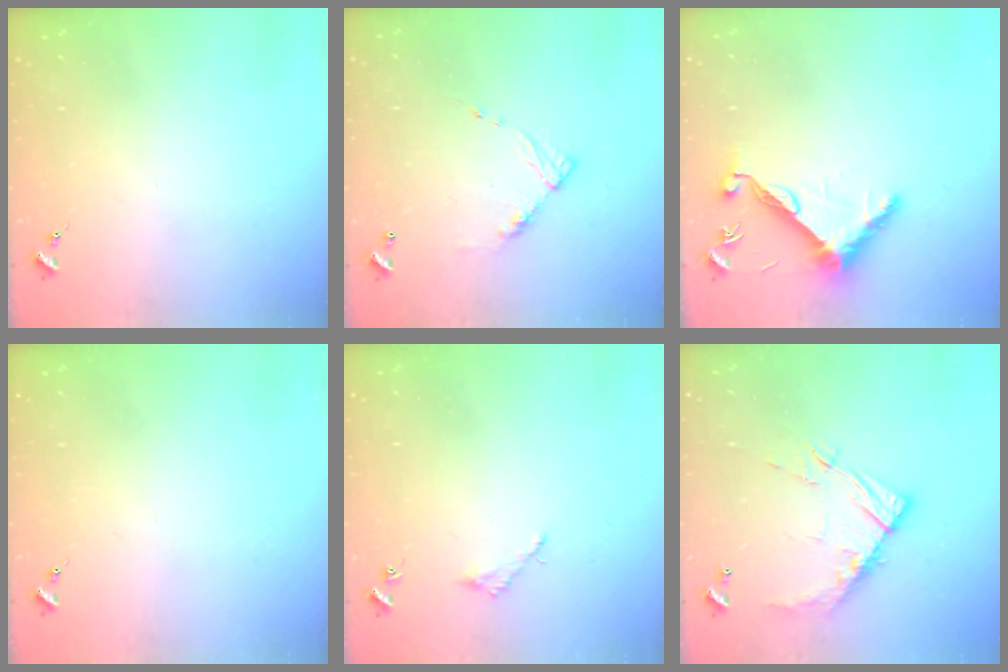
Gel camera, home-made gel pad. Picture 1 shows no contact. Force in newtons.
{"total": 8.8, "press": 8.8, "slide": 0.5}
{"total": 8.3, "press": 8.2, "slide": 0.5}
{"total": 0.0}
{"total": 1.6, "press": 1.6, "slide": 0.2}
{"total": 12.4, "press": 12.3, "slide": 1.2}